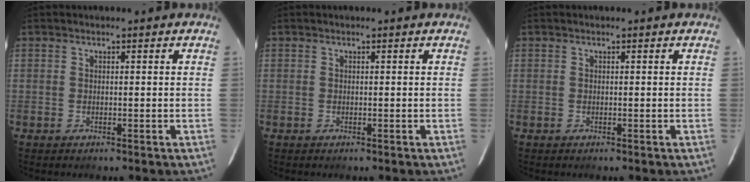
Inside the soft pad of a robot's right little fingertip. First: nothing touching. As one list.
[{"total": 0.0}, {"total": 0.0}]